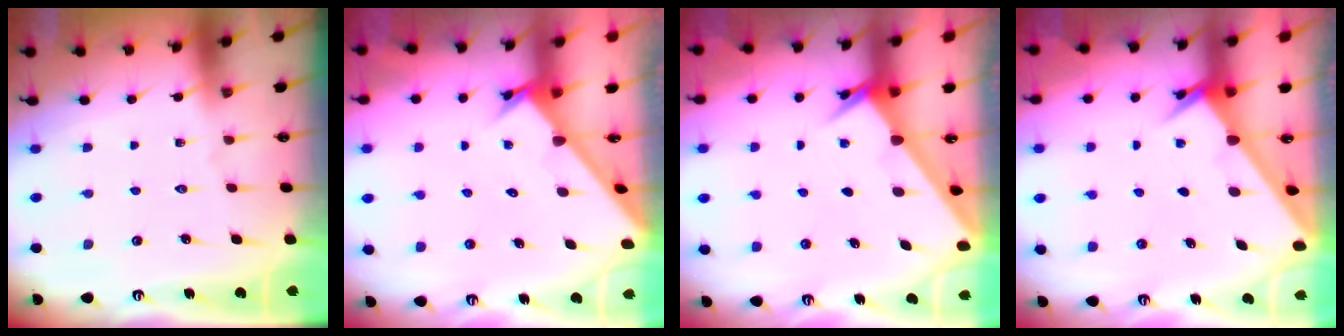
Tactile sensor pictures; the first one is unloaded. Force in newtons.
{"total": 2.7, "press": 2.7, "slide": 0.2}
{"total": 2.4, "press": 2.4, "slide": 0.3}
{"total": 2.4, "press": 2.4, "slide": 0.3}